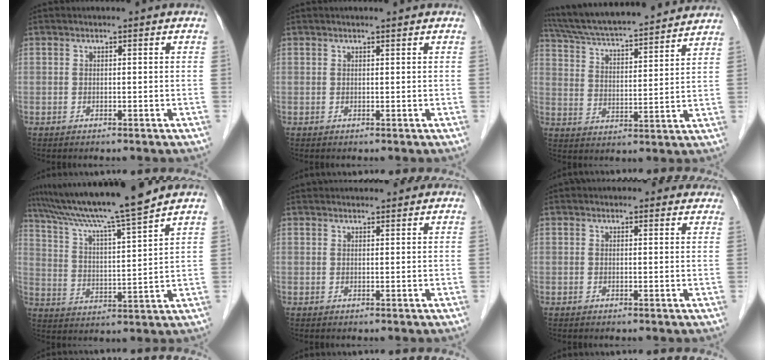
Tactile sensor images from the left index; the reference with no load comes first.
{"total": 1.3, "force": [1.1, -0.1, 0.7], "torque": [-0.010, 0.010, 0.020]}
{"total": 21.0, "force": [19.2, 1.7, 8.4], "torque": [-0.145, 0.027, 0.291]}
{"total": 14.9, "force": [12.8, -1.7, 7.4], "torque": [-0.132, 0.003, 0.214]}
{"total": 4.7, "force": [4.6, 0.5, 0.9], "torque": [-0.012, 0.032, 0.058]}
{"total": 3.6, "force": [3.4, 1.2, 0.4], "torque": [0.003, 0.006, 0.027]}